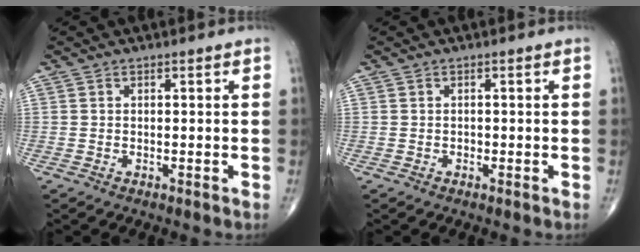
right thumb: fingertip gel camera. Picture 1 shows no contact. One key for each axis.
{"total": 0.5, "fx": -0.2, "fy": 0.4, "fz": 0.2, "tx": 0.000, "ty": 0.003, "tz": -0.005}